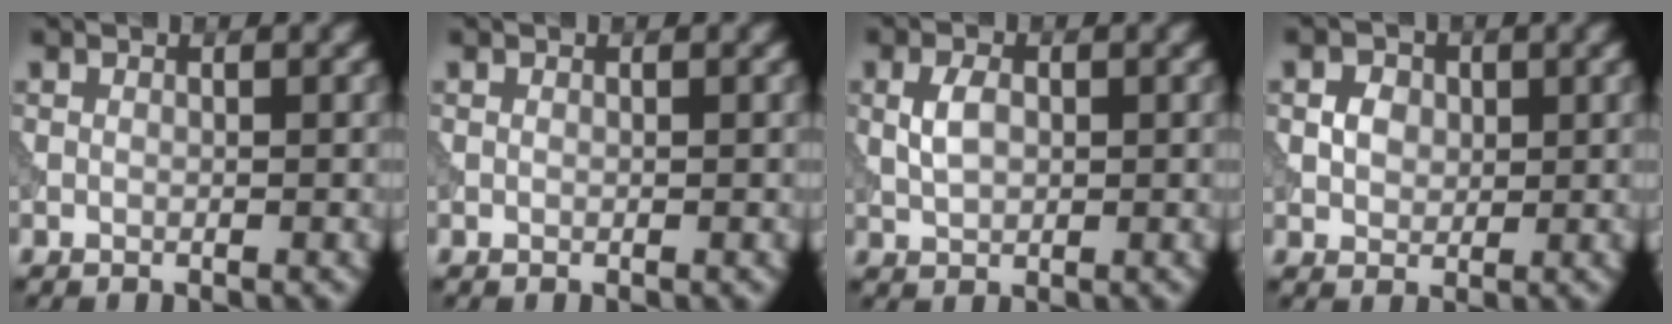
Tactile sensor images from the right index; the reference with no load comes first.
{"total": 0.0}
{"total": 2.5, "force": [0.4, 1.6, 1.9], "torque": [-0.042, 0.002, 0.008]}
{"total": 2.0, "force": [0.3, 1.7, 1.0], "torque": [-0.016, 0.000, 0.004]}